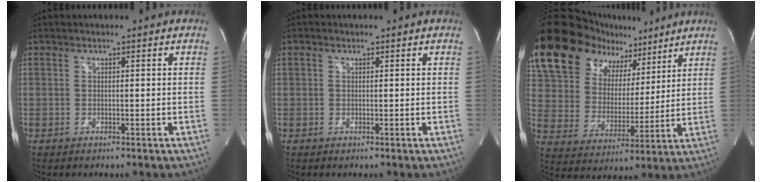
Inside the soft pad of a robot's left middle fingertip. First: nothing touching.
{"total": 1.3, "force": [-0.7, -0.9, -0.7], "torque": [0.004, 0.005, -0.004]}
{"total": 17.8, "force": [12.8, 9.7, 7.8], "torque": [-0.139, 0.055, 0.230]}